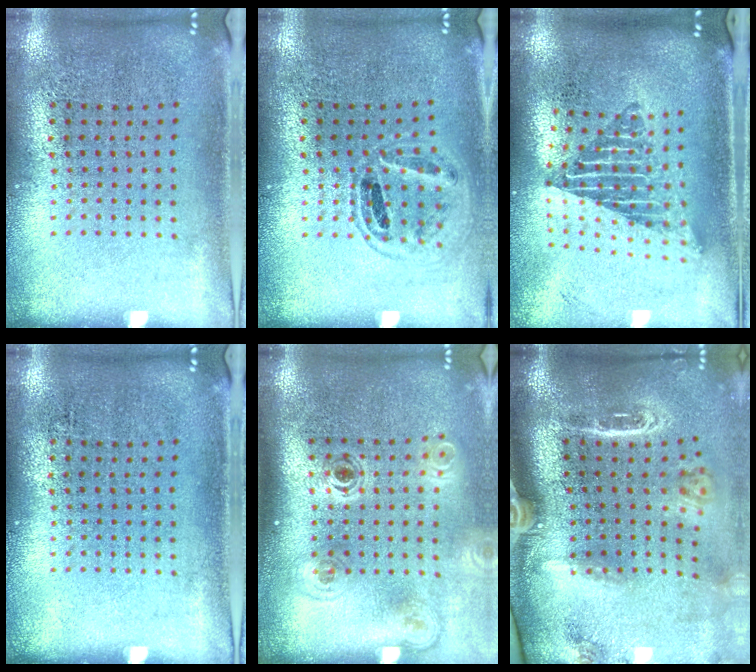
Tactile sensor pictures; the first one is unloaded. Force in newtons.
{"total": 0.9, "press": 0.9, "slide": 0.1}
{"total": 2.0, "press": 1.6, "slide": 1.3}
{"total": 0.0}
{"total": 1.8, "press": 1.2, "slide": 1.4}
{"total": 3.1, "press": 2.1, "slide": 2.3}